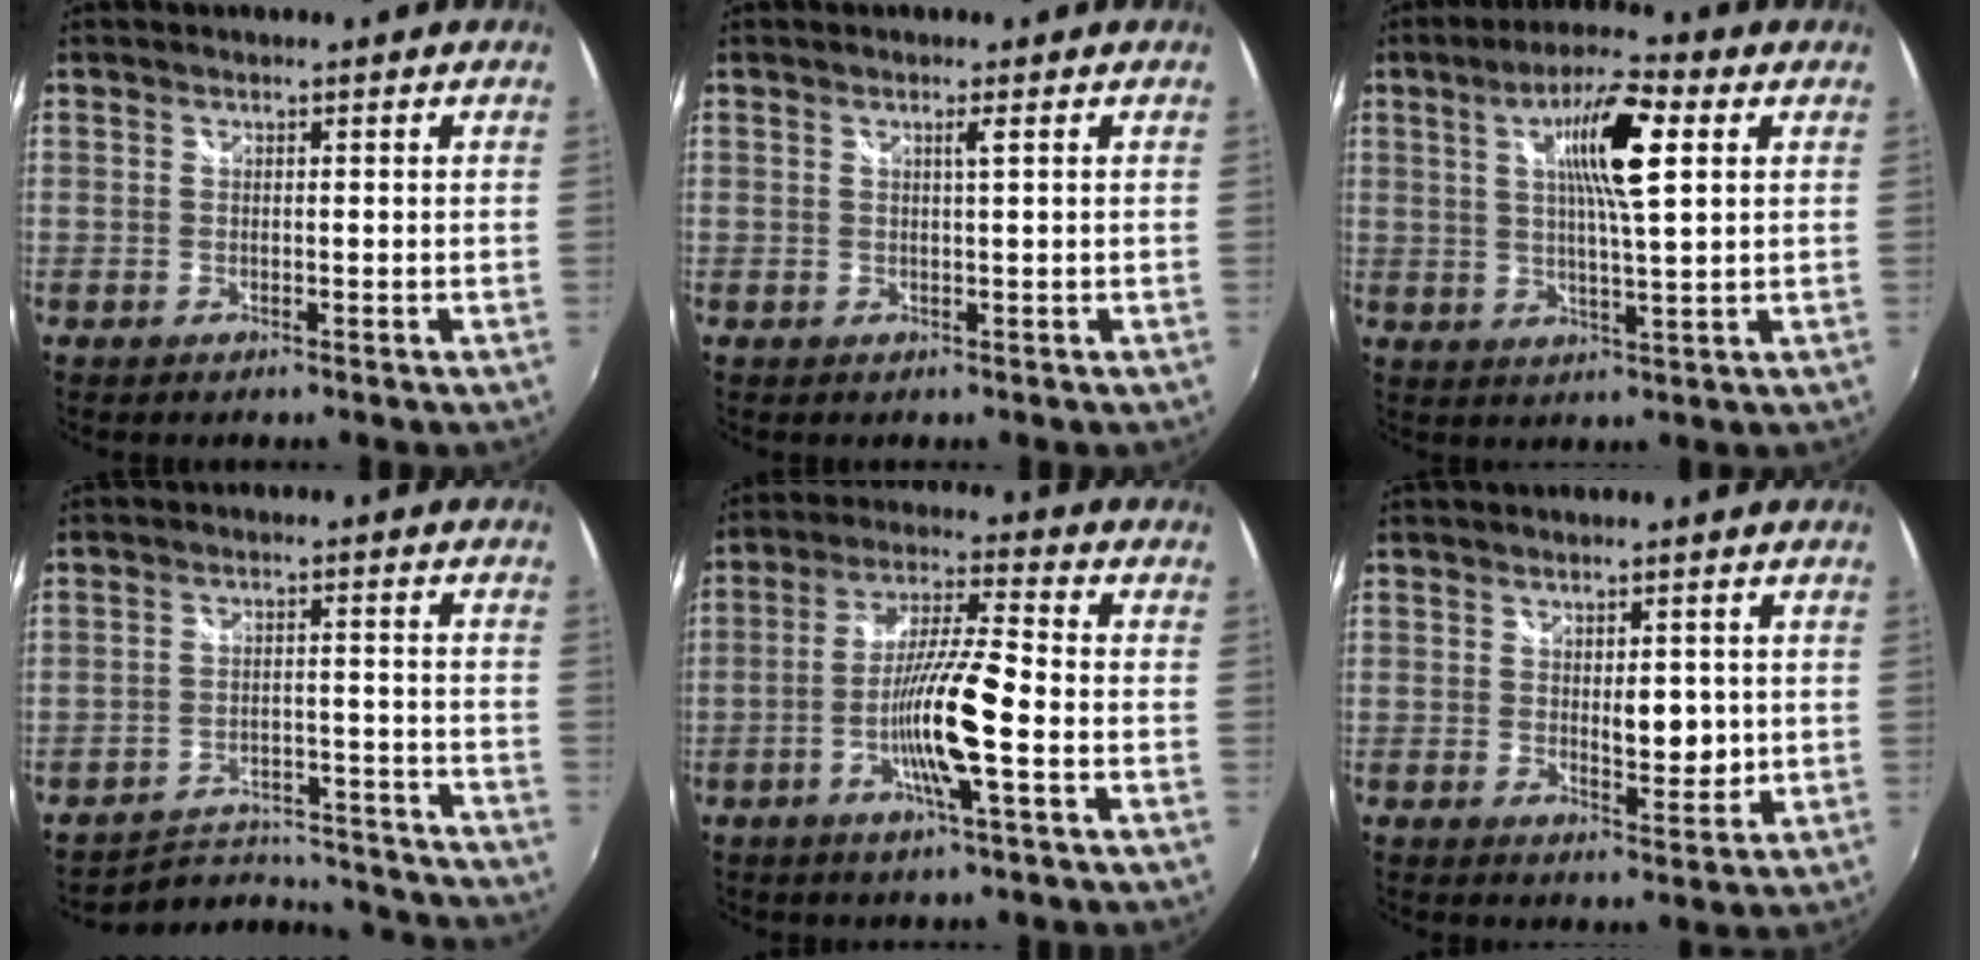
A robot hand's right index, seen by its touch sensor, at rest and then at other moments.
{"total": 1.2, "force": [0.4, -0.4, 1.0], "torque": [-0.019, -0.002, 0.006]}
{"total": 11.3, "force": [3.6, 1.6, 10.6], "torque": [-0.182, 0.012, 0.056]}
{"total": 19.2, "force": [-18.3, 4.1, 4.1], "torque": [-0.070, 0.027, -0.227]}
{"total": 11.6, "force": [-3.8, 0.4, 10.9], "torque": [-0.213, -0.002, -0.075]}
{"total": 4.8, "force": [0.2, 2.4, 4.2], "torque": [-0.059, -0.007, 0.008]}